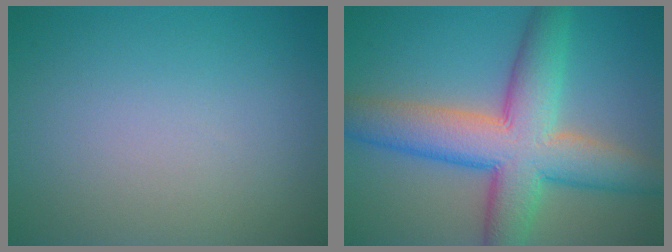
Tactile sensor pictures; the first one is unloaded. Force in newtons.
{"total": 9.9, "press": 9.9, "slide": 0.3}